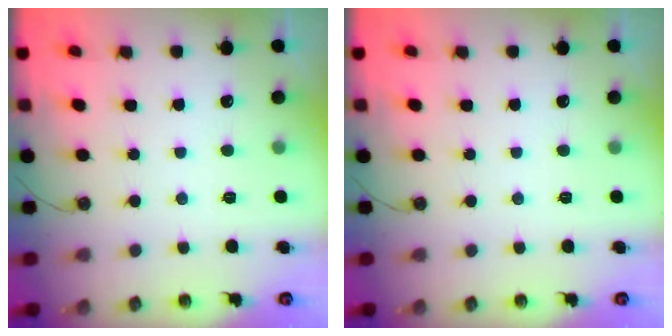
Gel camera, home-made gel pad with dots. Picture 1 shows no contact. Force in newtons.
{"total": 0.0}